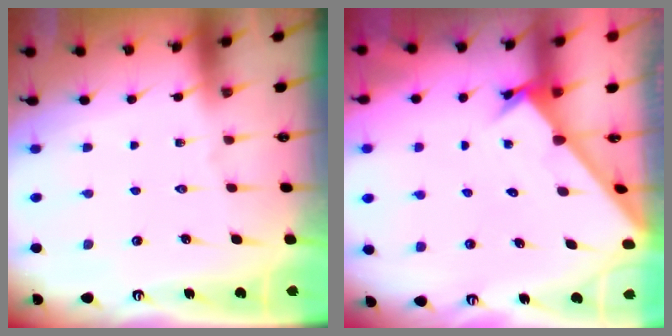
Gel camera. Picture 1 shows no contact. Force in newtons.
{"total": 1.7, "press": 1.7, "slide": 0.1}